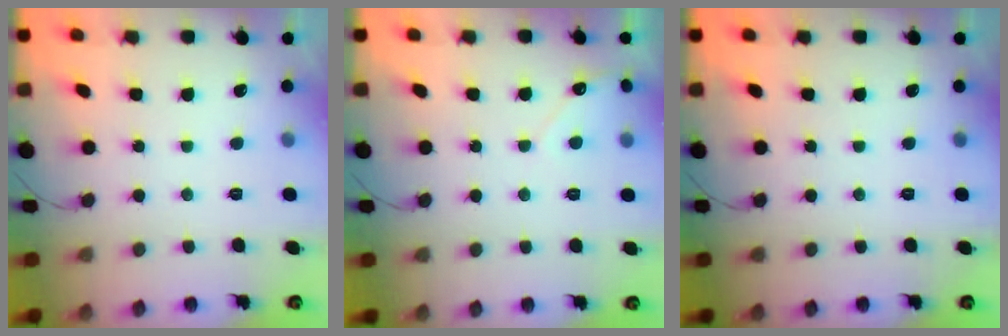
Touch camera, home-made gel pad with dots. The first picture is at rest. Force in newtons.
{"total": 5.3, "press": 5.3, "slide": 0.4}
{"total": 0.0}